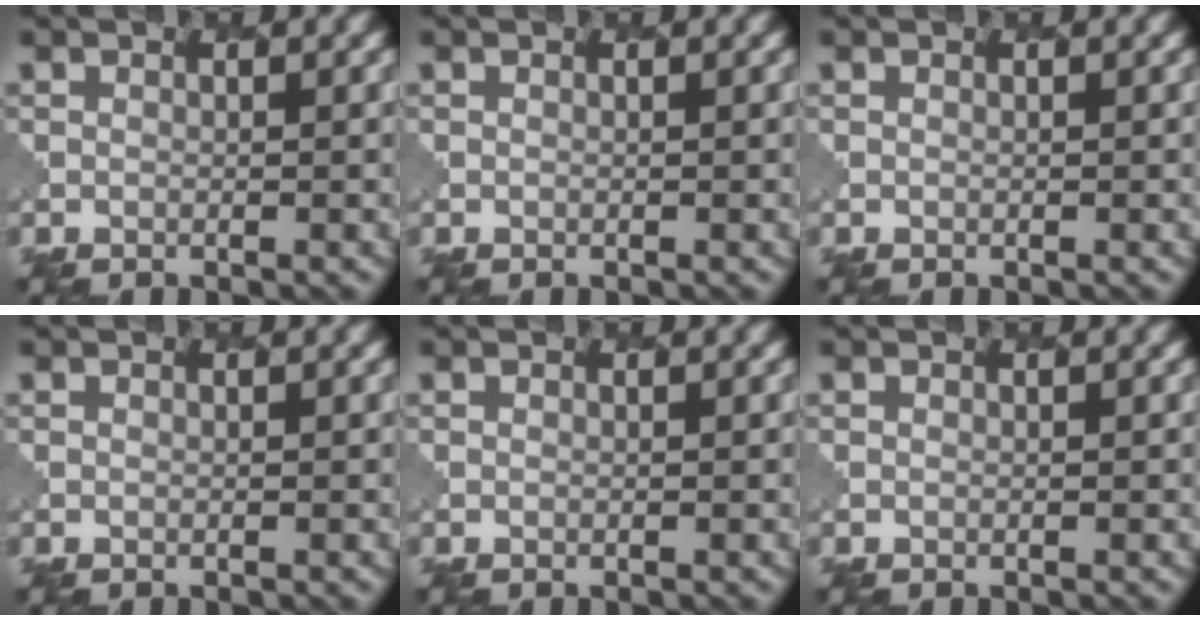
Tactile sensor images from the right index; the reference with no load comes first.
{"total": 0.0}
{"total": 0.0}
{"total": 0.0}
{"total": 0.0}
{"total": 0.0}